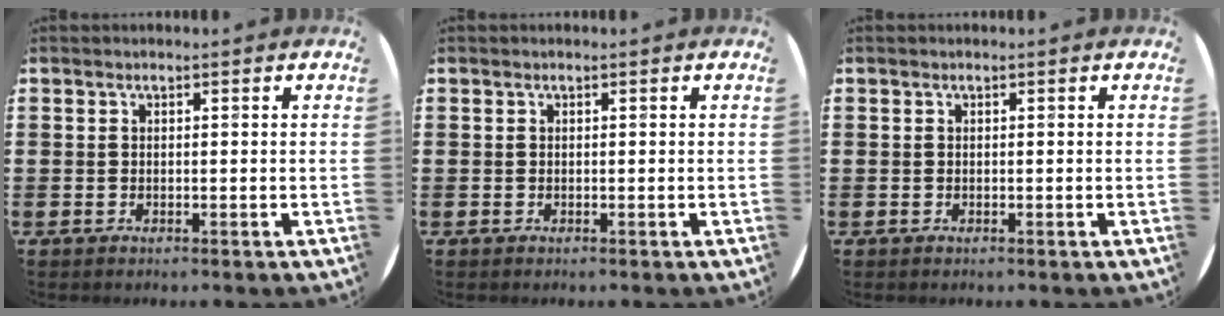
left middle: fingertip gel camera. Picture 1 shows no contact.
{"total": 0.0}
{"total": 0.0}